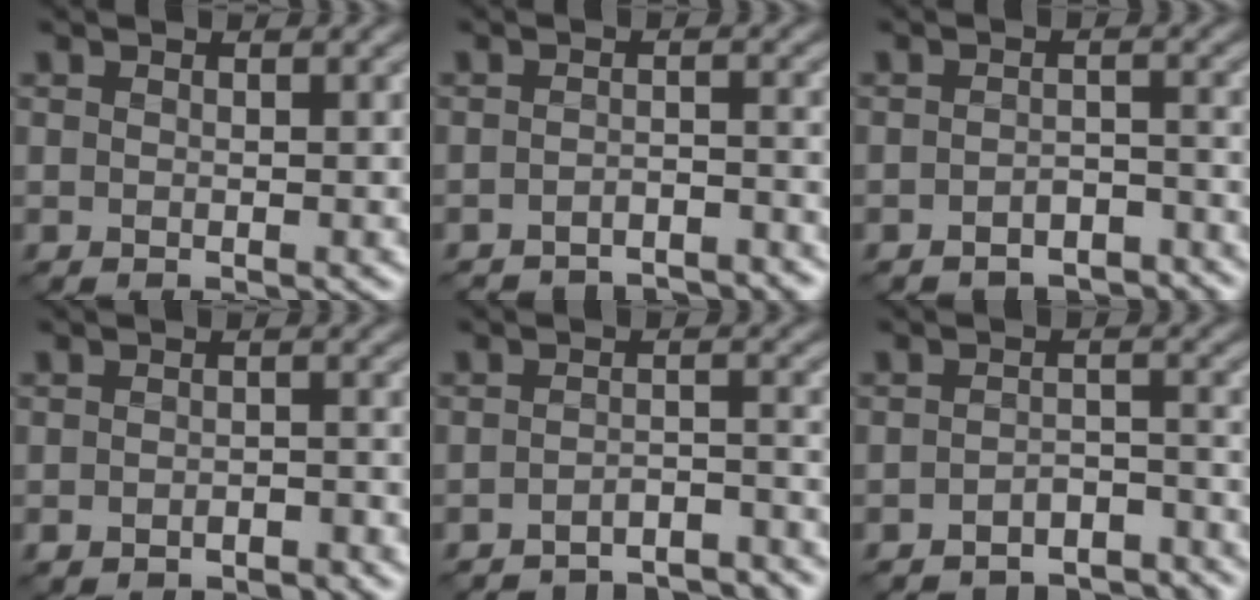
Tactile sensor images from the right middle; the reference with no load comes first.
{"total": 4.7, "force": [-4.6, 0.3, 0.5], "torque": [-0.012, -0.008, -0.070]}
{"total": 3.4, "force": [-3.2, 1.0, 0.6], "torque": [-0.010, -0.001, -0.048]}
{"total": 1.6, "force": [-1.2, 0.8, 0.7], "torque": [-0.015, 0.003, -0.021]}
{"total": 5.8, "force": [-5.7, 0.8, 1.1], "torque": [-0.020, -0.011, -0.078]}
{"total": 4.5, "force": [-4.3, 1.1, 0.7], "torque": [-0.009, -0.006, -0.063]}